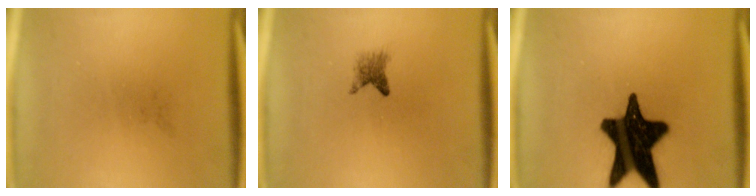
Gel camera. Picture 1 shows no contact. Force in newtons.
{"total": 2.0}
{"total": 19.6}